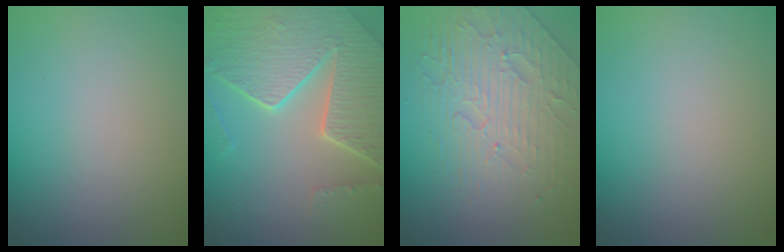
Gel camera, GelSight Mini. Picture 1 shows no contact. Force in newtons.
{"total": 8.1, "press": 5.9, "slide": 5.6}
{"total": 4.6, "press": 4.2, "slide": 1.9}
{"total": 0.0}